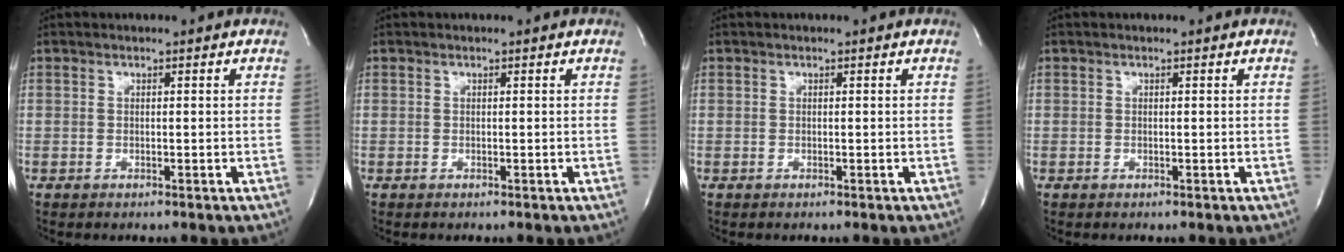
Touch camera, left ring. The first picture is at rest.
{"total": 0.0}
{"total": 0.0}
{"total": 0.0}